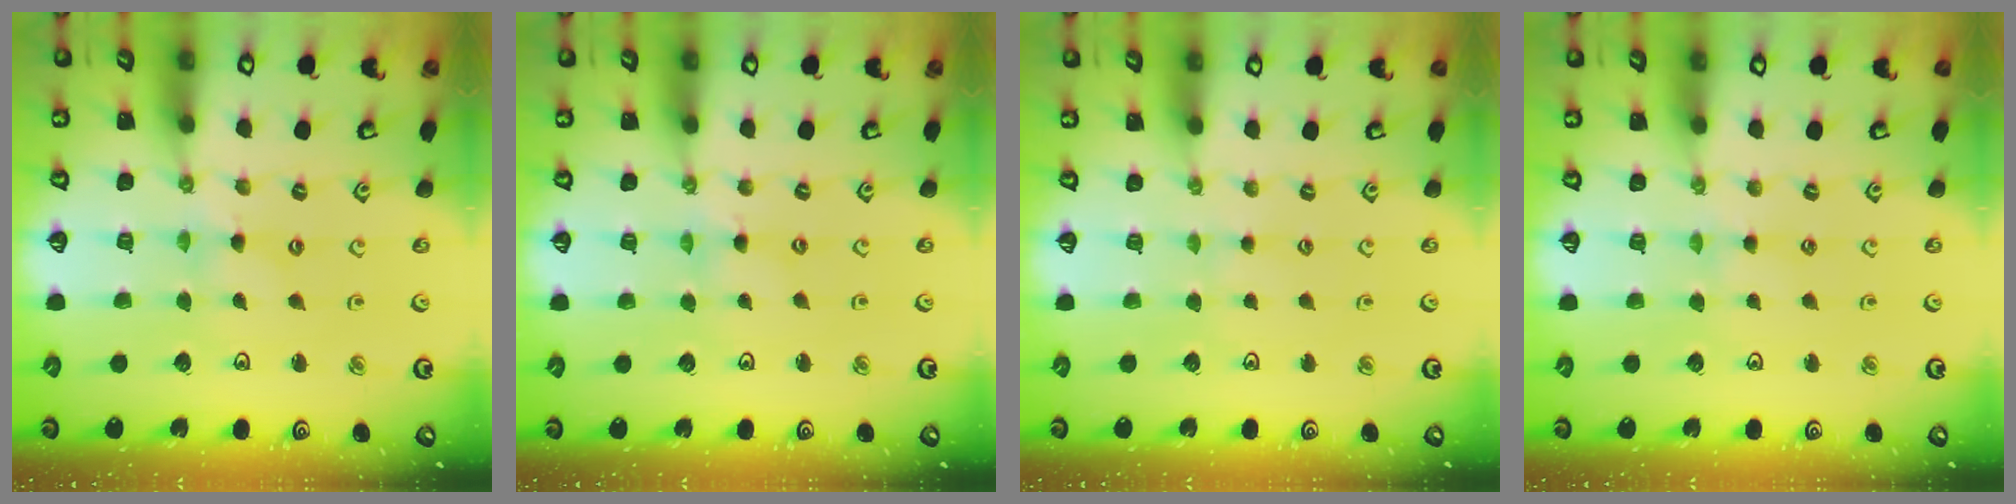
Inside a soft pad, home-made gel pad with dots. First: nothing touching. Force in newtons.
{"total": 0.7, "press": 0.7, "slide": 0.2}
{"total": 1.4, "press": 1.4, "slide": 0.2}
{"total": 0.8, "press": 0.8, "slide": 0.3}